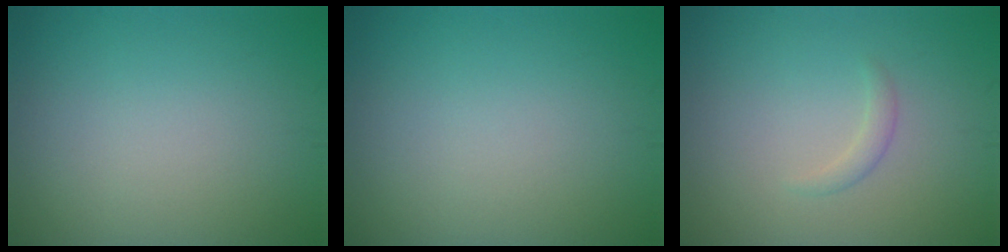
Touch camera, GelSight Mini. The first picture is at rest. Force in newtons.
{"total": 0.0}
{"total": 0.9, "press": 0.9, "slide": 0.0}